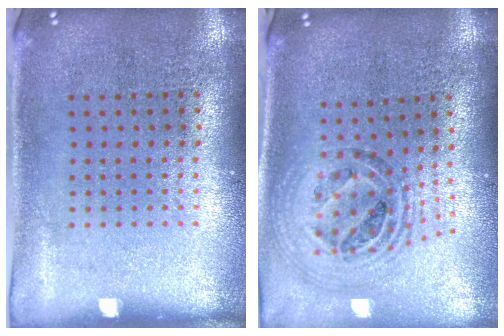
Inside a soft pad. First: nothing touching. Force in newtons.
{"total": 1.5, "press": 1.3, "slide": 0.6}